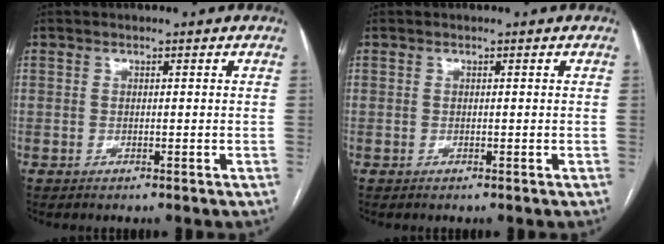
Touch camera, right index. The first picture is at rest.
{"total": 0.0}